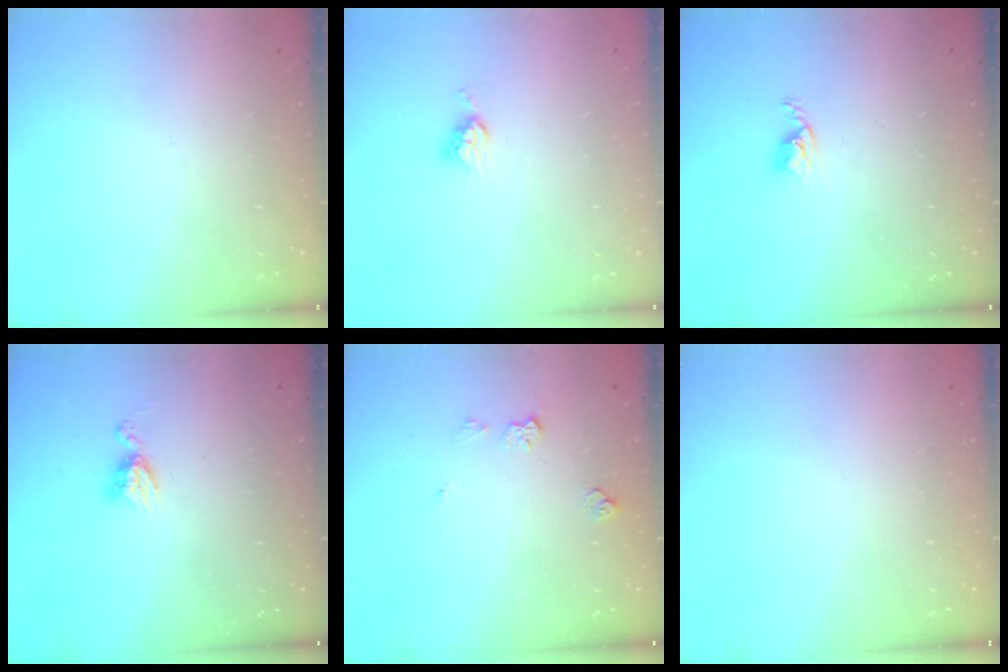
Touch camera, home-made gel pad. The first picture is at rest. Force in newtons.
{"total": 5.4, "press": 5.4, "slide": 0.1}
{"total": 2.9, "press": 2.9, "slide": 0.4}
{"total": 5.3, "press": 5.3, "slide": 0.5}
{"total": 5.9, "press": 5.9, "slide": 0.8}
{"total": 0.0}